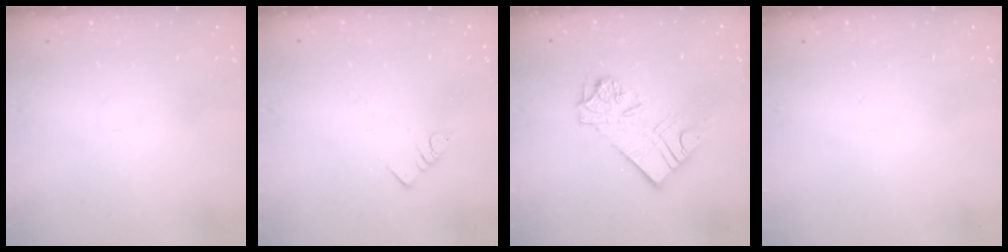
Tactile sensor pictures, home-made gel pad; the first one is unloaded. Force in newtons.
{"total": 3.0, "press": 3.0, "slide": 0.1}
{"total": 14.2, "press": 14.1, "slide": 1.6}
{"total": 0.0}